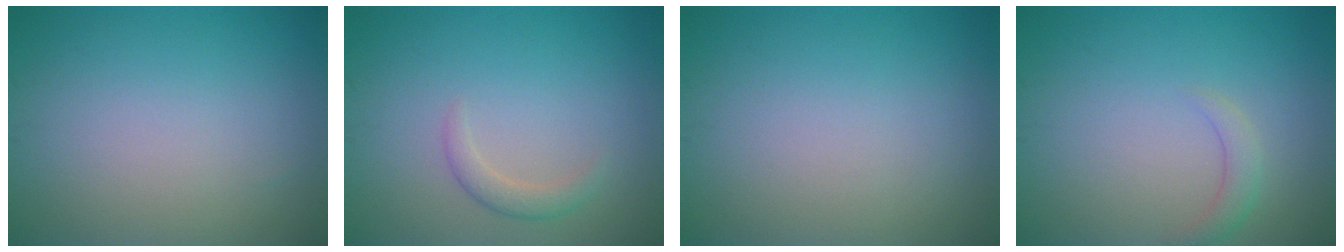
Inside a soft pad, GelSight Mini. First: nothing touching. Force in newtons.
{"total": 1.6, "press": 1.6, "slide": 0.1}
{"total": 0.0}
{"total": 1.5, "press": 1.5, "slide": 0.2}